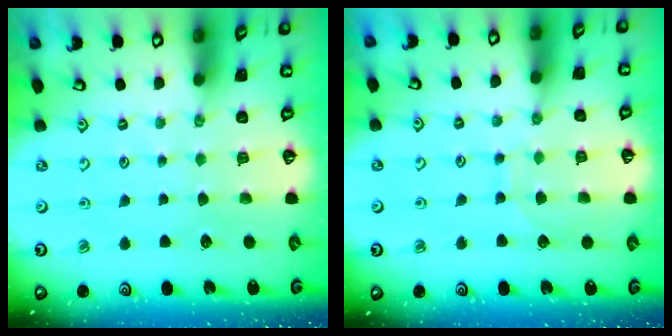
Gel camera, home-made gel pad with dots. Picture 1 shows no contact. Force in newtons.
{"total": 6.7, "press": 6.7, "slide": 0.4}